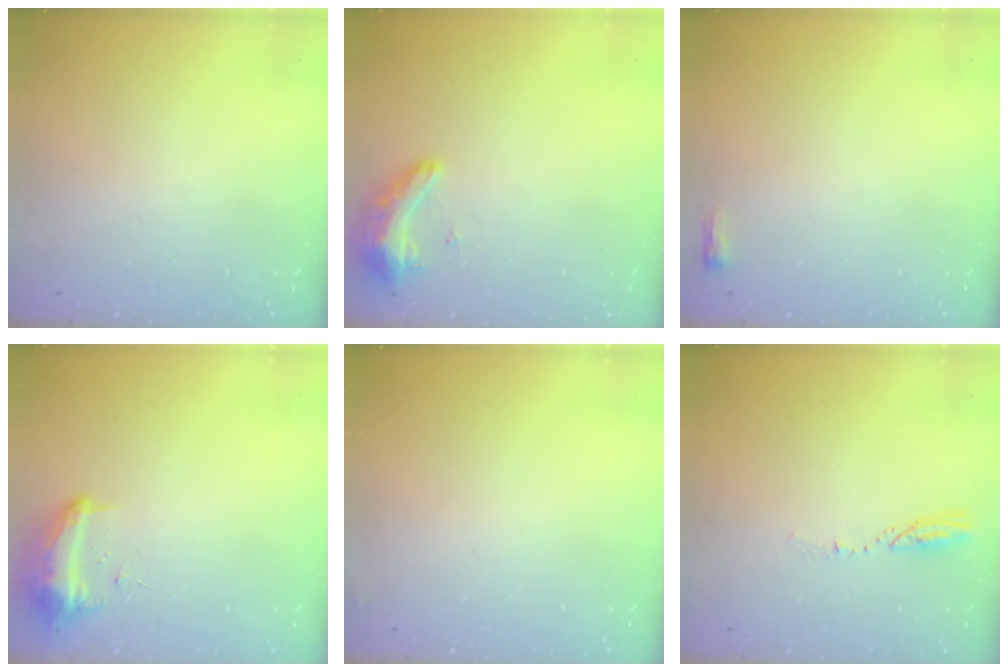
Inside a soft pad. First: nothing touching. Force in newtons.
{"total": 11.5, "press": 9.6, "slide": 6.3}
{"total": 2.3, "press": 2.2, "slide": 0.7}
{"total": 10.7, "press": 10.6, "slide": 0.7}
{"total": 2.3, "press": 2.2, "slide": 0.8}
{"total": 3.9, "press": 3.9, "slide": 0.4}